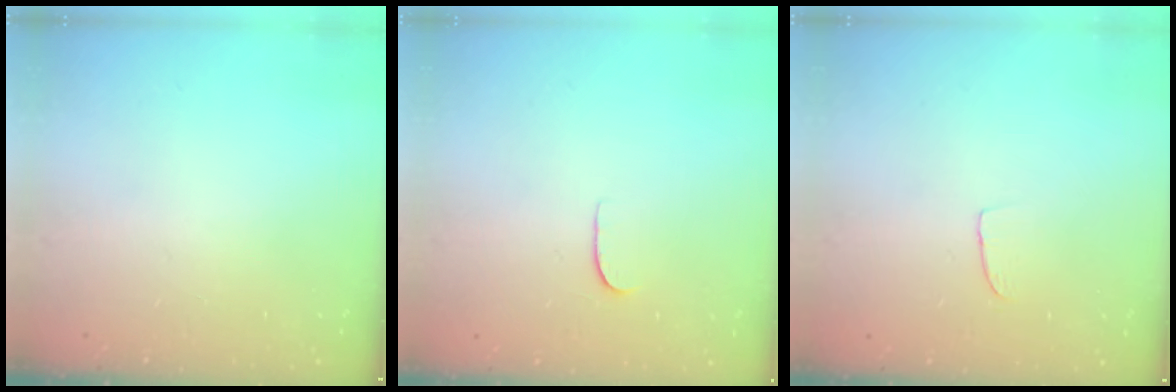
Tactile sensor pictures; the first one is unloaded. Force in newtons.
{"total": 4.3, "press": 4.3, "slide": 0.2}
{"total": 2.5, "press": 2.5, "slide": 0.1}